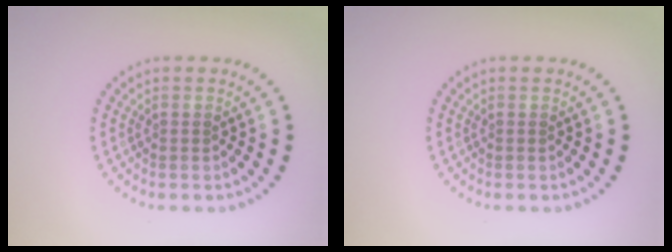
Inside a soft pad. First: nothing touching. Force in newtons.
{"total": 0.0}